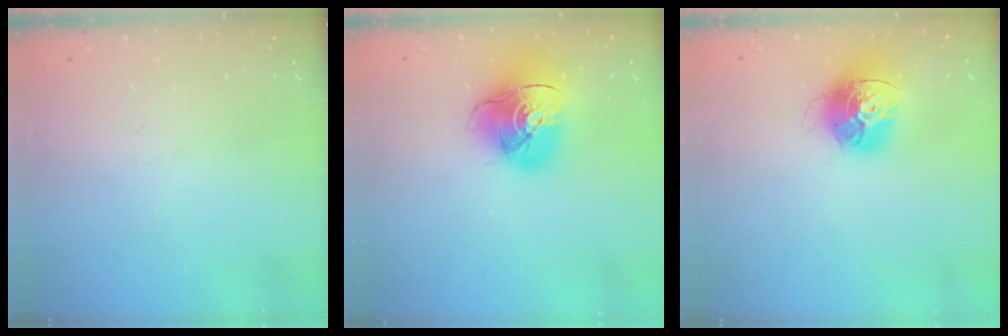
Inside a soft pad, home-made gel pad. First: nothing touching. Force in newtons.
{"total": 16.1, "press": 16.0, "slide": 2.1}
{"total": 15.1, "press": 15.0, "slide": 1.5}